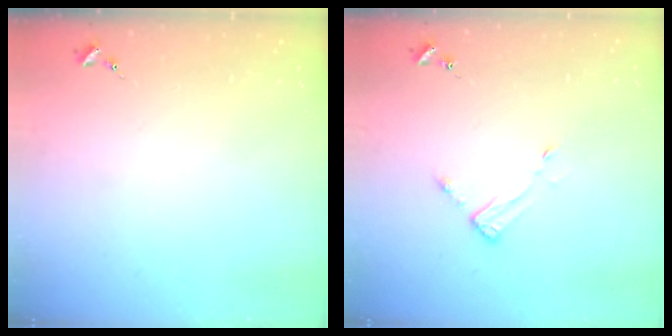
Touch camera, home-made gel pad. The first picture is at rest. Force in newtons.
{"total": 3.3, "press": 3.3, "slide": 0.3}